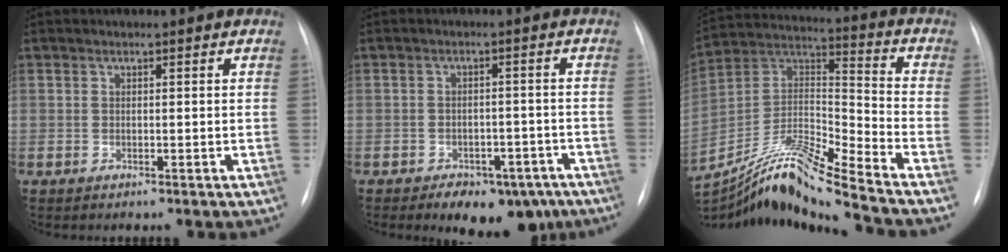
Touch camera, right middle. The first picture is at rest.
{"total": 9.2, "force": [-6.5, 5.0, 4.3], "torque": [-0.037, 0.019, -0.085]}
{"total": 19.0, "force": [-16.9, -2.2, 8.2], "torque": [-0.171, 0.025, -0.306]}